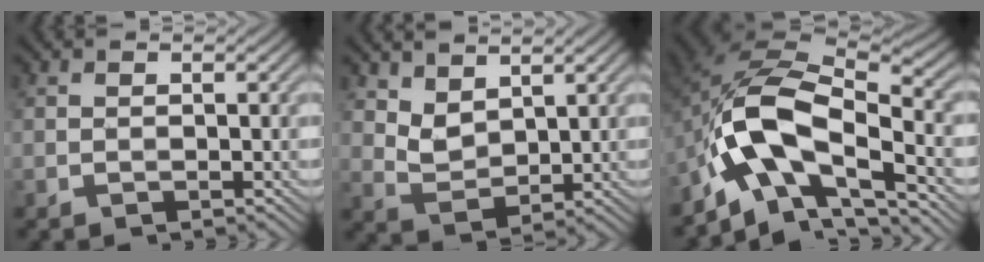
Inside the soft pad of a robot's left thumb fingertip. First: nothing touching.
{"total": 4.1, "force": [2.8, 2.2, 2.0], "torque": [-0.052, -0.007, 0.062]}
{"total": 13.0, "force": [-5.3, 6.5, 9.9], "torque": [-0.190, -0.009, -0.108]}